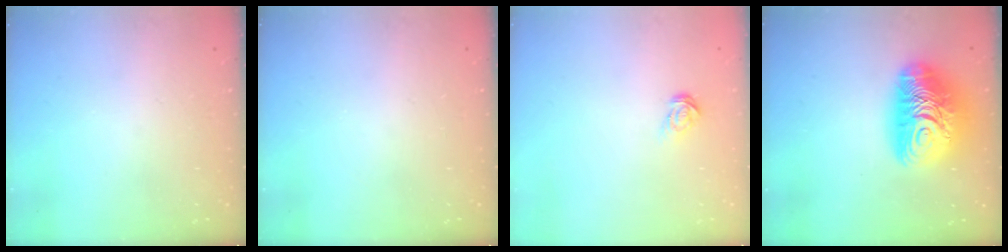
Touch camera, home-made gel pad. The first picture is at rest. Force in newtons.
{"total": 0.0}
{"total": 3.5, "press": 3.5, "slide": 0.3}
{"total": 18.0, "press": 17.9, "slide": 1.4}